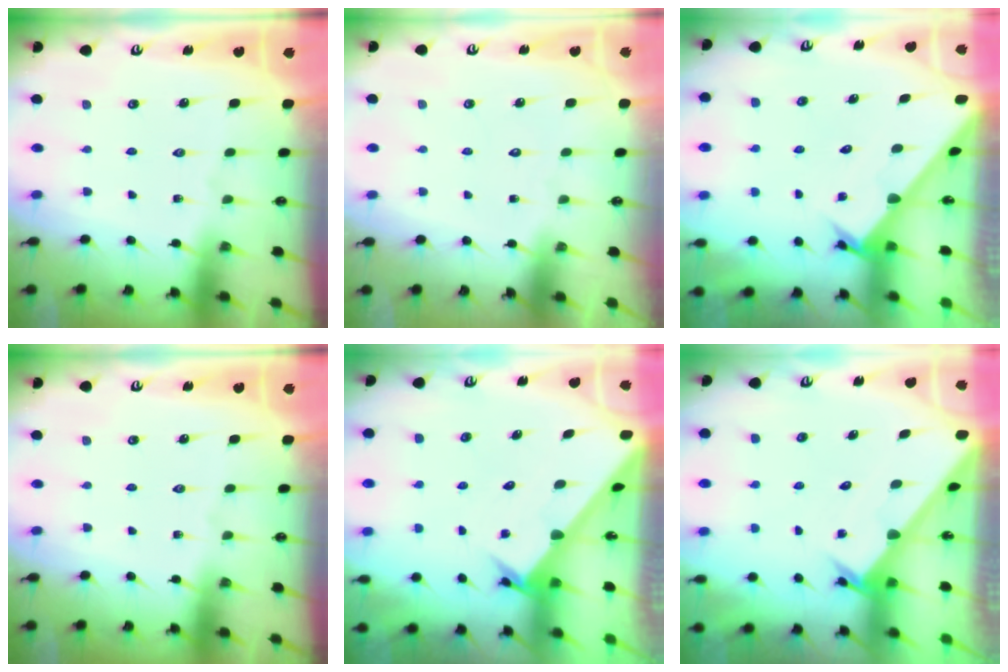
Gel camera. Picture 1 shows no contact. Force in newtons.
{"total": 1.7, "press": 1.7, "slide": 0.1}
{"total": 2.8, "press": 2.8, "slide": 0.3}
{"total": 0.0}
{"total": 3.7, "press": 3.7, "slide": 0.3}
{"total": 2.4, "press": 2.4, "slide": 0.2}